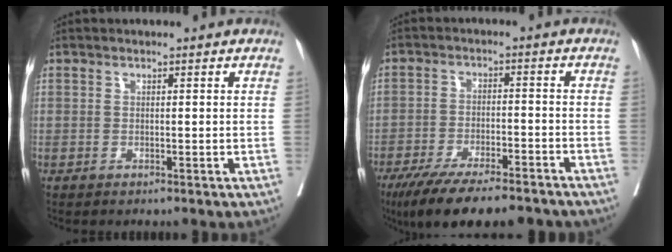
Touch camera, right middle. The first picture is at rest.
{"total": 15.6, "force": [-12.8, 2.7, 8.6], "torque": [-0.131, -0.018, -0.195]}